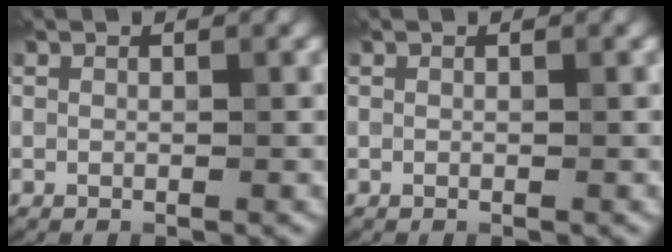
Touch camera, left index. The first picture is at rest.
{"total": 0.0}